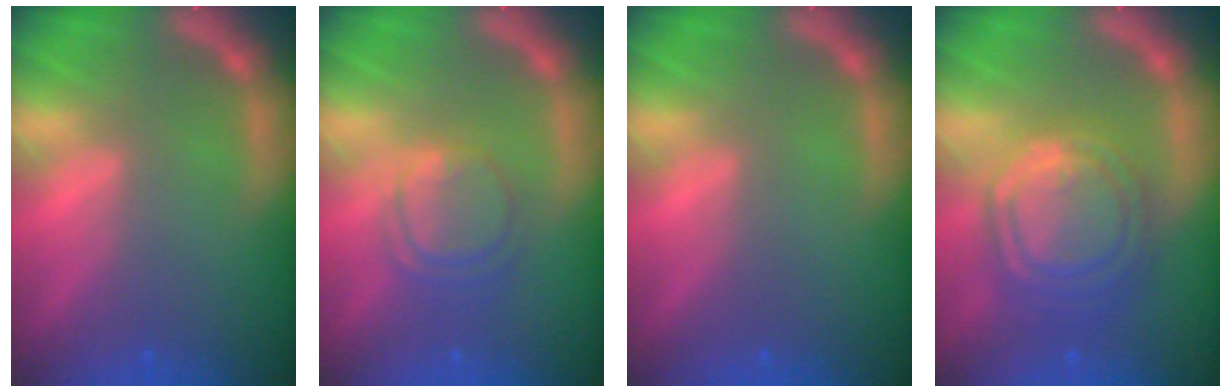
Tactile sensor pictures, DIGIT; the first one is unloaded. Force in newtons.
{"total": 4.5}
{"total": 0.0}
{"total": 9.5}